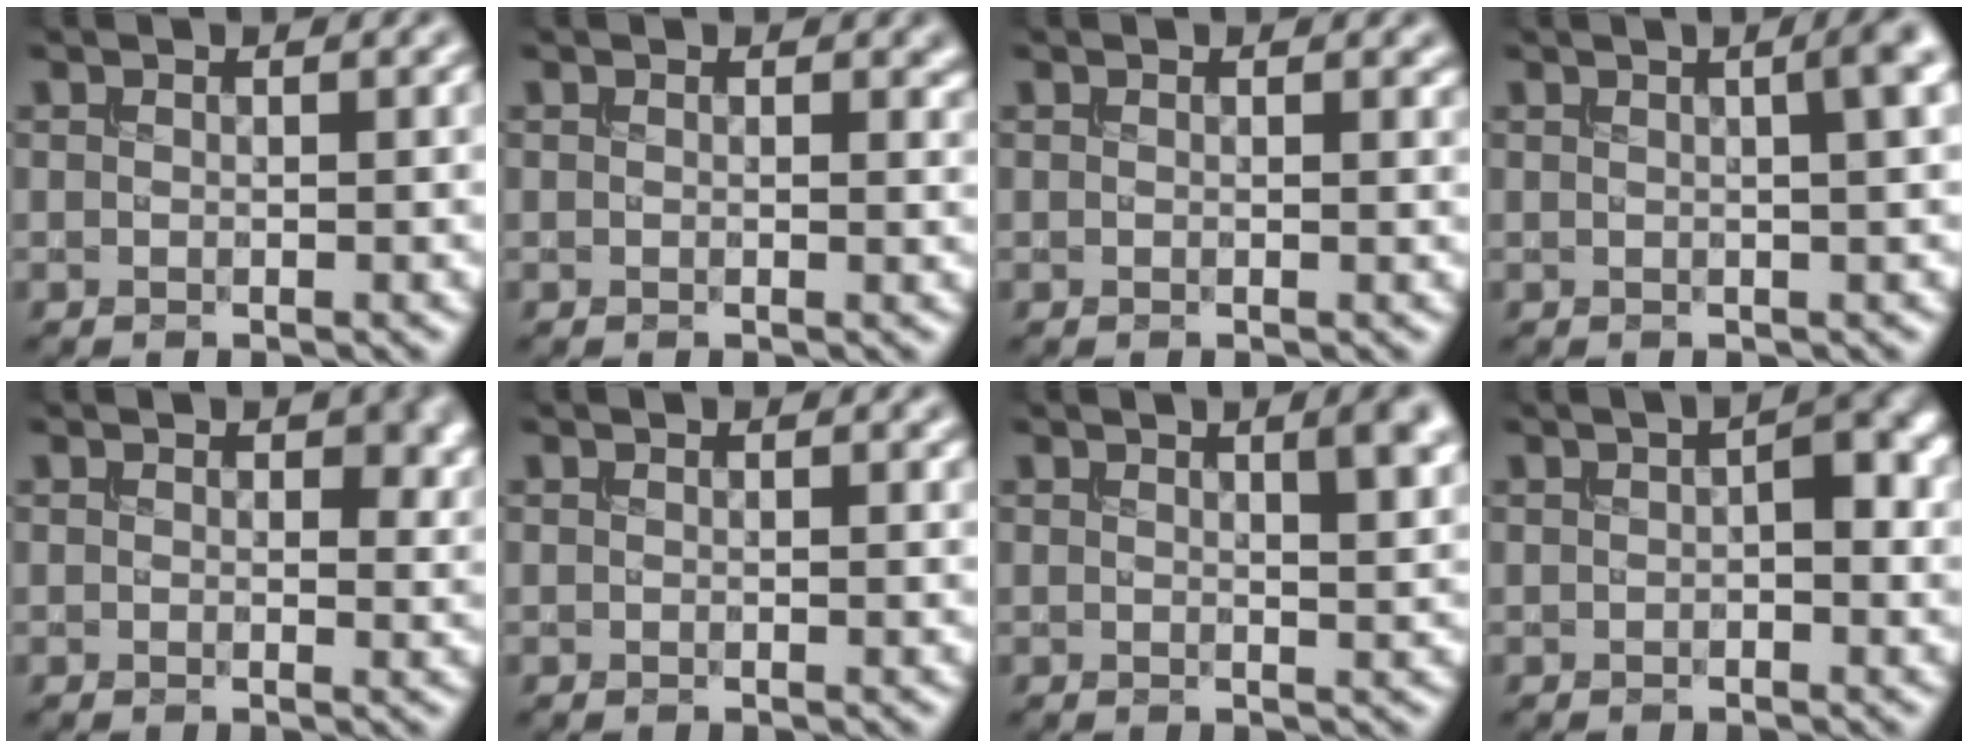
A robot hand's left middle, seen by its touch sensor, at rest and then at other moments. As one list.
[{"total": 1.0, "force": [0.4, 0.7, 0.6], "torque": [-0.005, -0.003, 0.007]}, {"total": 0.5, "force": [0.3, 0.3, 0.3], "torque": [-0.002, -0.002, 0.006]}, {"total": 3.1, "force": [0.9, 0.7, 2.9], "torque": [-0.021, 0.015, 0.003]}, {"total": 2.9, "force": [1.0, 1.8, 2.0], "torque": [-0.023, -0.004, 0.014]}, {"total": 0.0}, {"total": 3.4, "force": [1.5, 1.0, 2.8], "torque": [-0.022, 0.005, 0.021]}, {"total": 3.0, "force": [0.2, 1.2, 2.7], "torque": [-0.039, 0.006, 0.000]}]